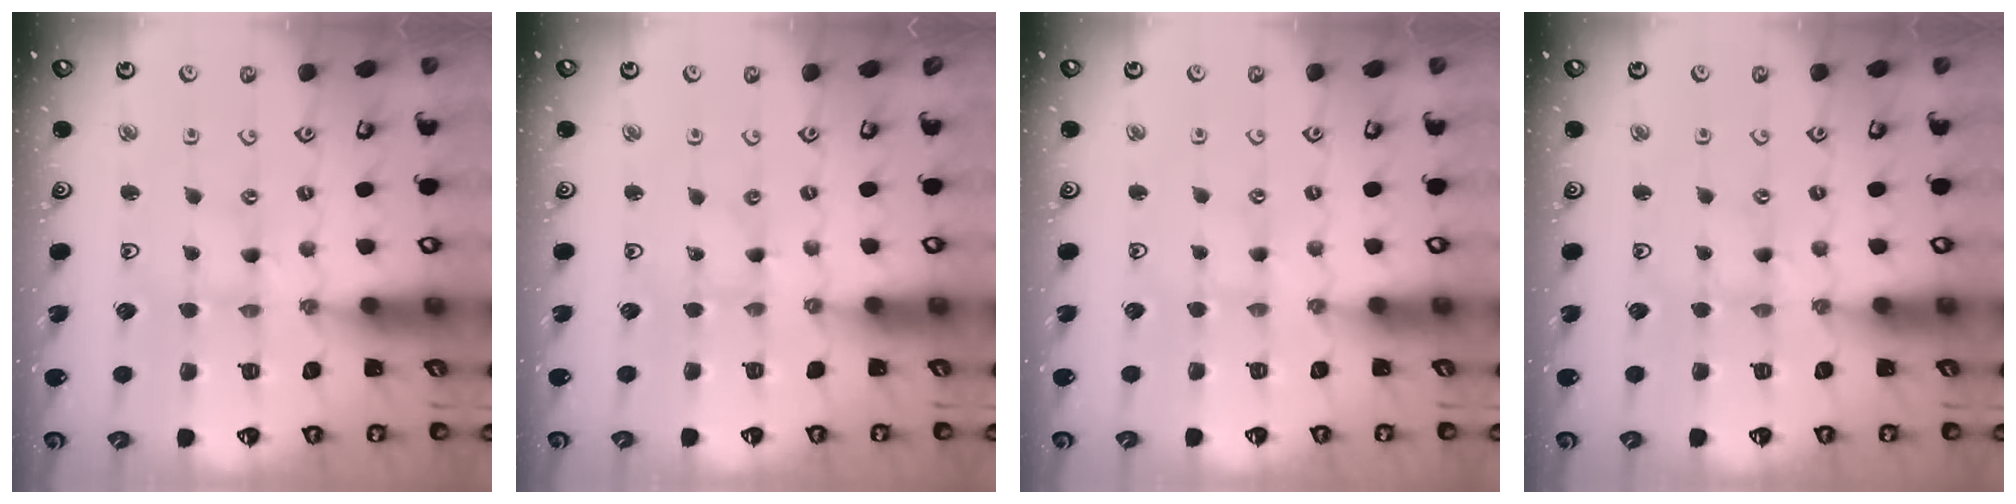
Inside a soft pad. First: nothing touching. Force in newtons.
{"total": 0.0}
{"total": 1.2, "press": 1.2, "slide": 0.3}
{"total": 0.0}